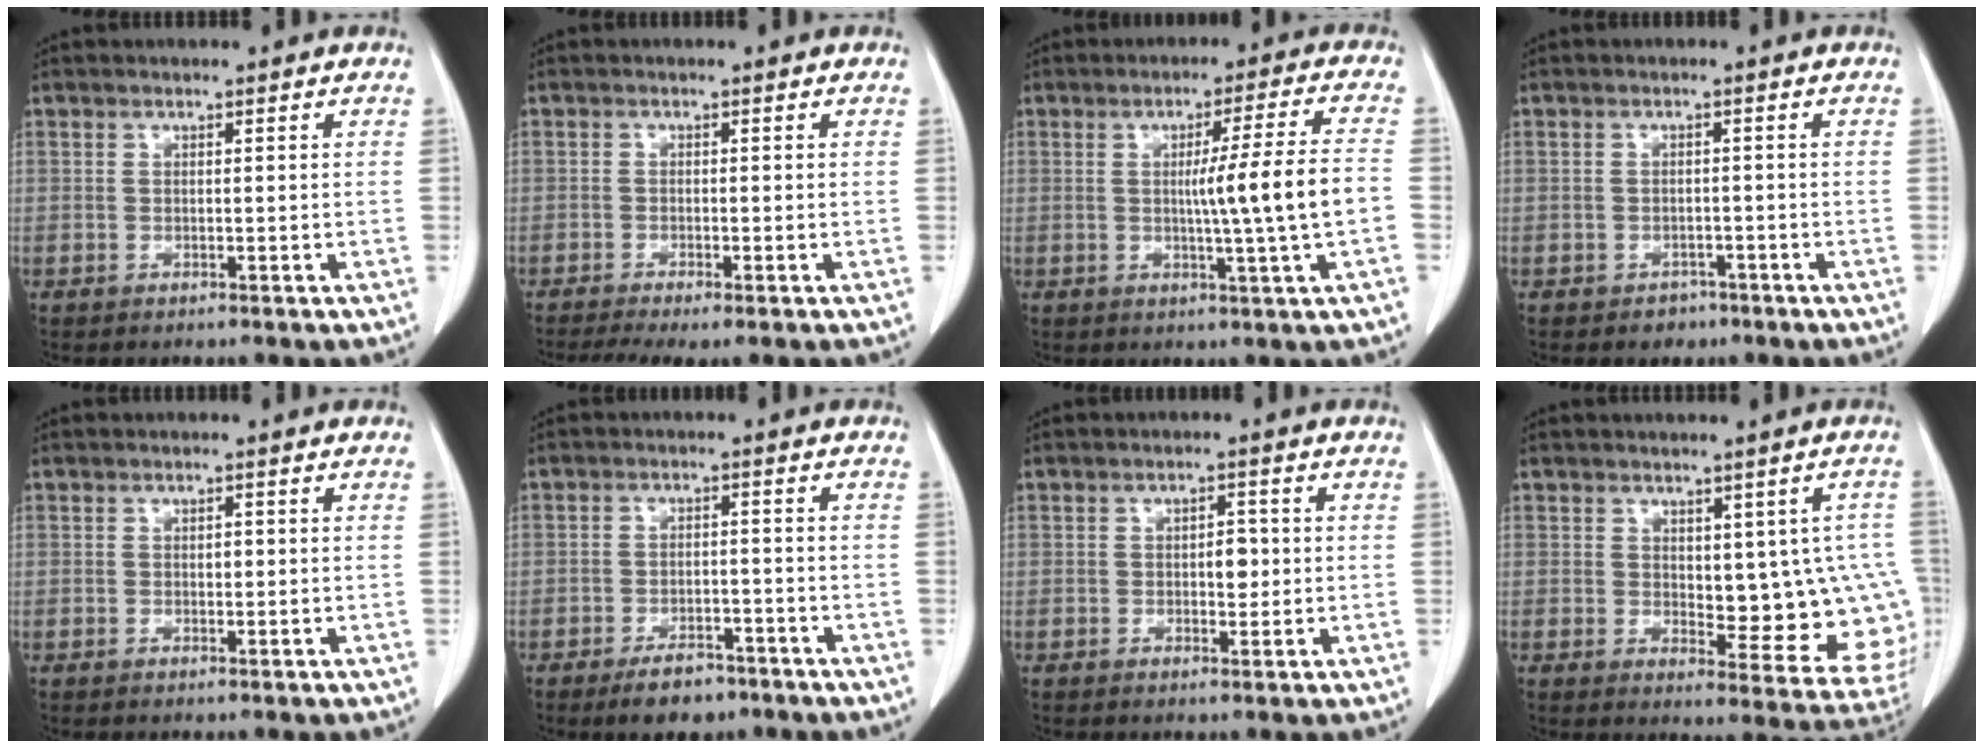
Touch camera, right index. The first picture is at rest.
{"total": 5.3, "force": [-3.7, 0.8, 3.7], "torque": [-0.063, -0.012, -0.061]}
{"total": 9.6, "force": [-0.8, -1.5, 9.5], "torque": [-0.143, -0.003, -0.010]}
{"total": 2.2, "force": [-1.4, 1.6, 0.4], "torque": [-0.007, 0.005, -0.017]}
{"total": 0.9, "force": [0.1, 0.5, 0.8], "torque": [-0.010, 0.001, 0.002]}
{"total": 5.6, "force": [-4.0, 2.4, 3.0], "torque": [-0.051, 0.000, -0.060]}
{"total": 2.8, "force": [0.0, 1.5, 2.4], "torque": [-0.031, 0.002, 0.002]}
{"total": 12.1, "force": [0.5, 5.2, 10.9], "torque": [-0.108, -0.001, 0.017]}